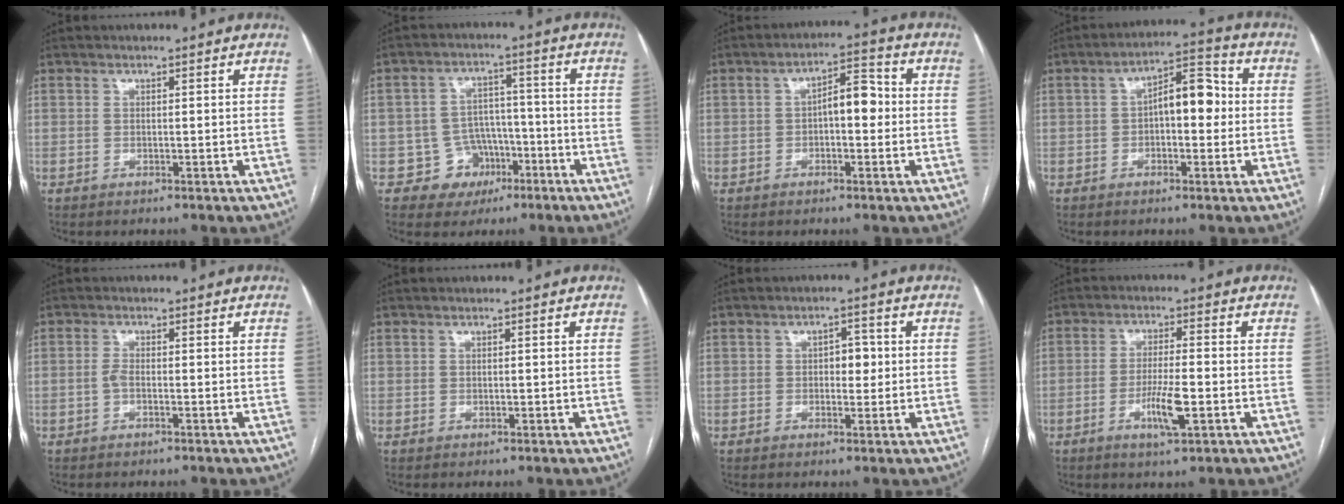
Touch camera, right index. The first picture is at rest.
{"total": 6.8, "force": [-3.0, 6.1, 0.4], "torque": [0.013, 0.018, -0.038]}
{"total": 6.0, "force": [-0.2, 2.5, 5.4], "torque": [-0.081, 0.028, -0.006]}
{"total": 7.7, "force": [0.1, 3.2, 7.0], "torque": [-0.107, 0.034, -0.002]}
{"total": 2.2, "force": [-1.0, 0.8, 1.7], "torque": [-0.033, 0.012, -0.019]}
{"total": 0.5, "force": [0.1, 0.3, 0.4], "torque": [-0.011, 0.001, 0.006]}
{"total": 3.1, "force": [0.2, 1.8, 2.5], "torque": [-0.033, 0.010, 0.004]}
{"total": 6.3, "force": [-2.2, 0.7, 5.8], "torque": [-0.112, -0.008, -0.038]}